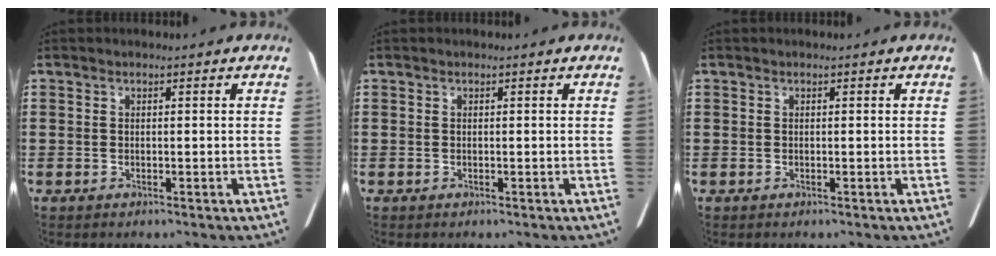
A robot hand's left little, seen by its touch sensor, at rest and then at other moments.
{"total": 0.0}
{"total": 0.0}